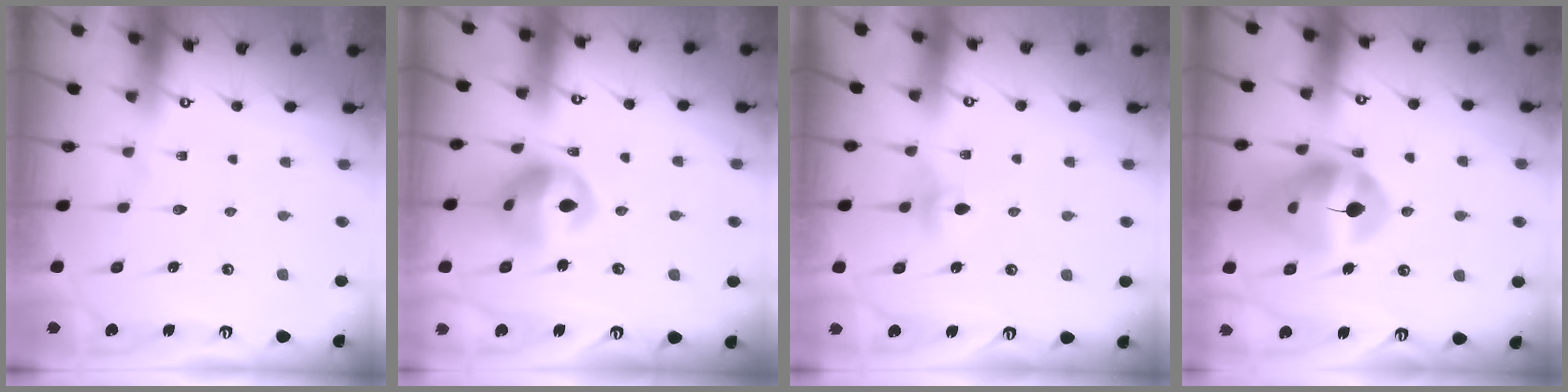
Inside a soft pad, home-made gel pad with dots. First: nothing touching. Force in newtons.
{"total": 14.0, "press": 13.9, "slide": 1.7}
{"total": 4.1, "press": 4.0, "slide": 1.0}
{"total": 14.8, "press": 14.7, "slide": 1.7}